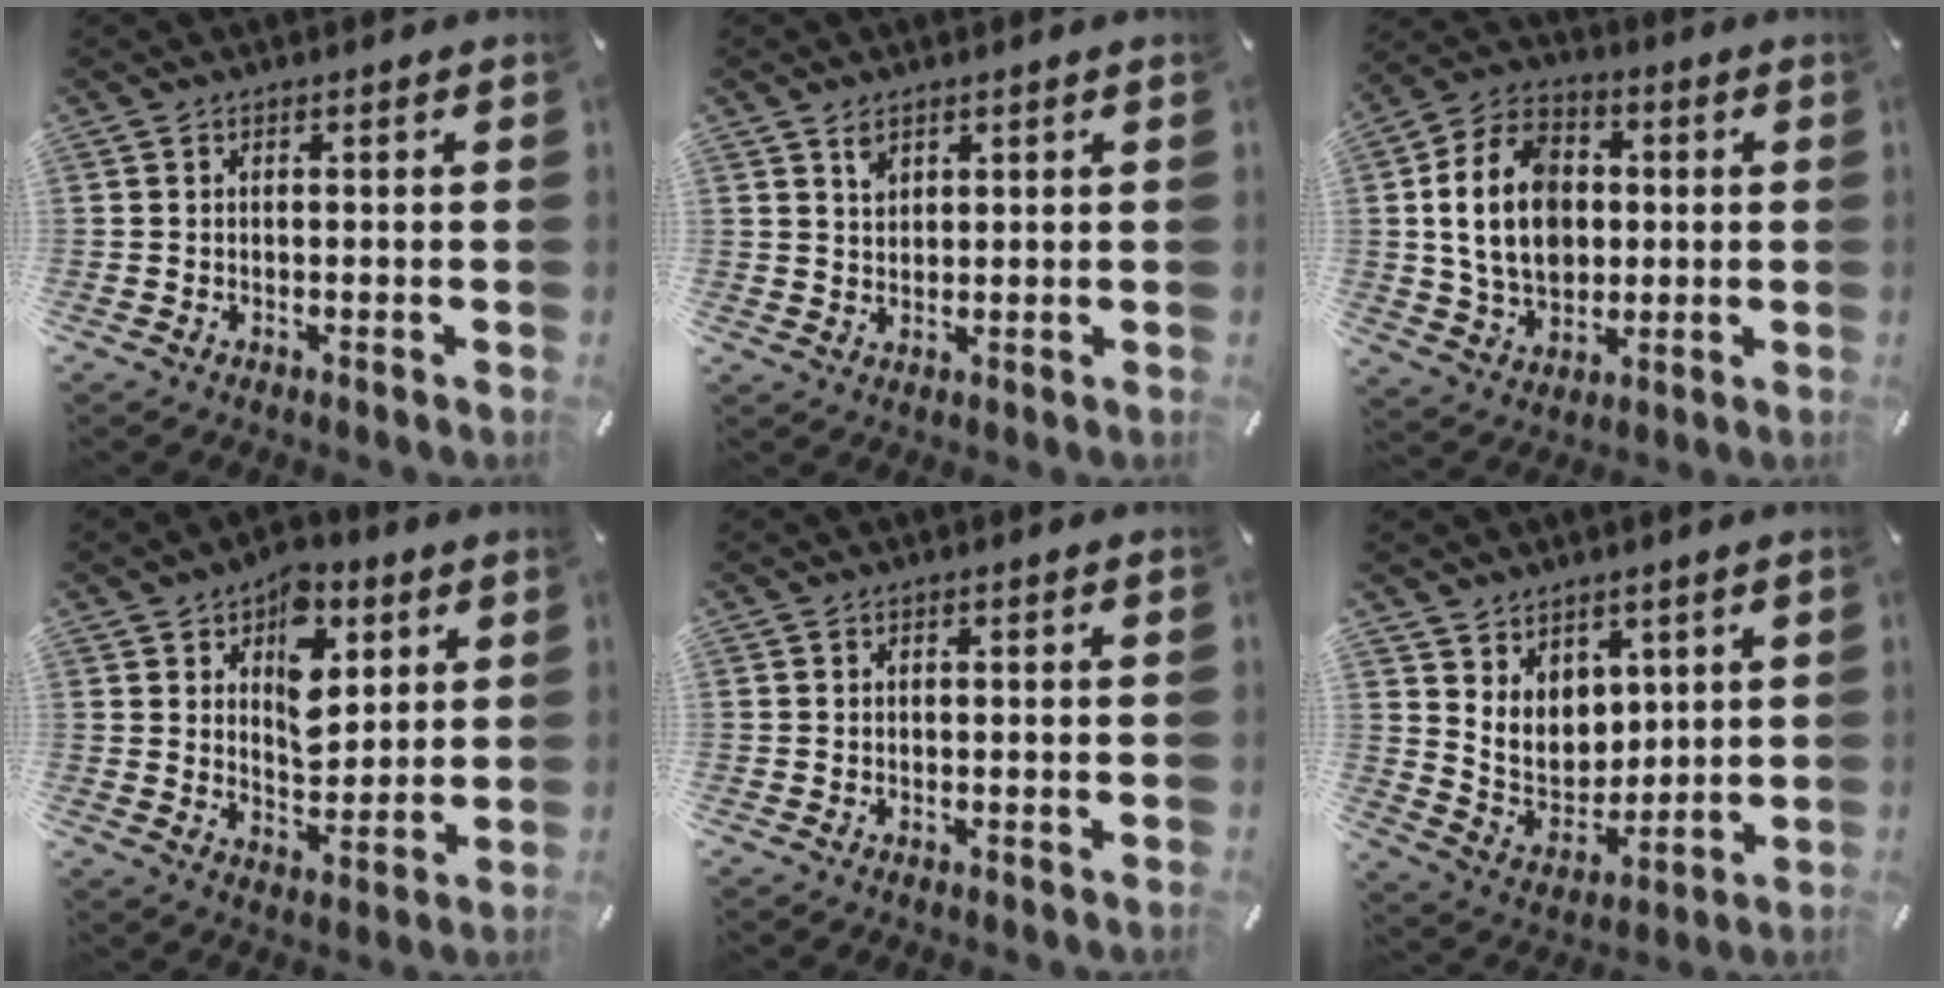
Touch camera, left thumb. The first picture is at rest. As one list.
[{"total": 2.9, "force": [1.9, 2.0, 1.0], "torque": [-0.005, -0.006, 0.033]}, {"total": 15.6, "force": [0.7, 12.0, 9.9], "torque": [-0.223, 0.017, 0.011]}, {"total": 12.0, "force": [5.4, 8.1, 7.0], "torque": [-0.092, -0.019, 0.093]}, {"total": 0.0}, {"total": 8.7, "force": [4.8, 7.0, 1.6], "torque": [-0.040, -0.046, 0.099]}]